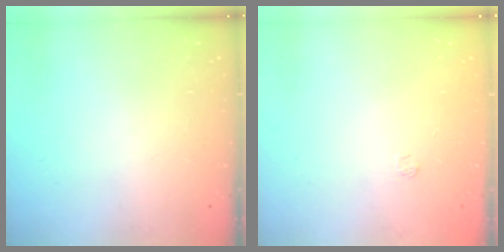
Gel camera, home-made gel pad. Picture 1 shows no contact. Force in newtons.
{"total": 1.7, "press": 1.2, "slide": 1.1}